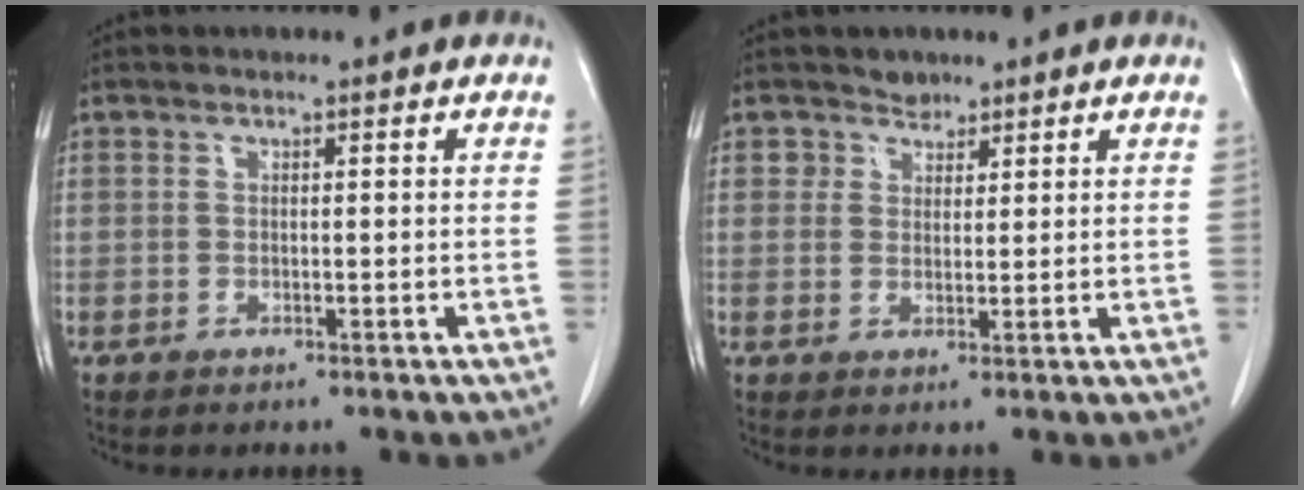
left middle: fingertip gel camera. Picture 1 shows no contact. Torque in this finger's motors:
{"motor_torque": [0.07, -0.07, -0.07, -0.01]}